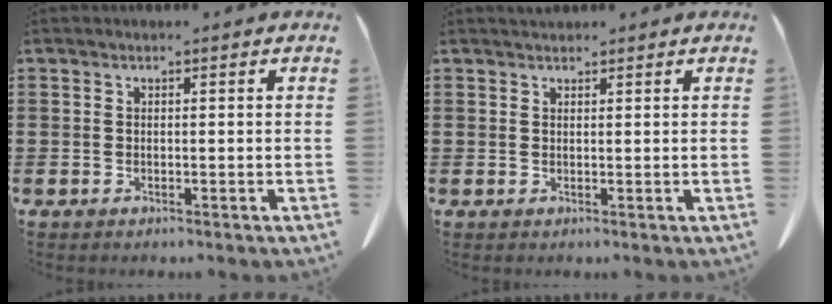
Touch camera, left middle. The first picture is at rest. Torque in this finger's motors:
{"motor_torque": [0.13, 0.12, 0.03, 0.01]}